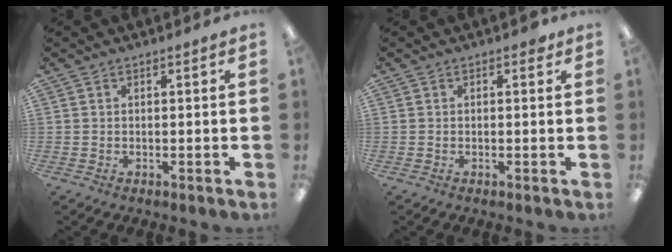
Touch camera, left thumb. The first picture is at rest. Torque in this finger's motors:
{"motor_torque": [0.17, 0.00, 0.19, -0.03, 0.00]}